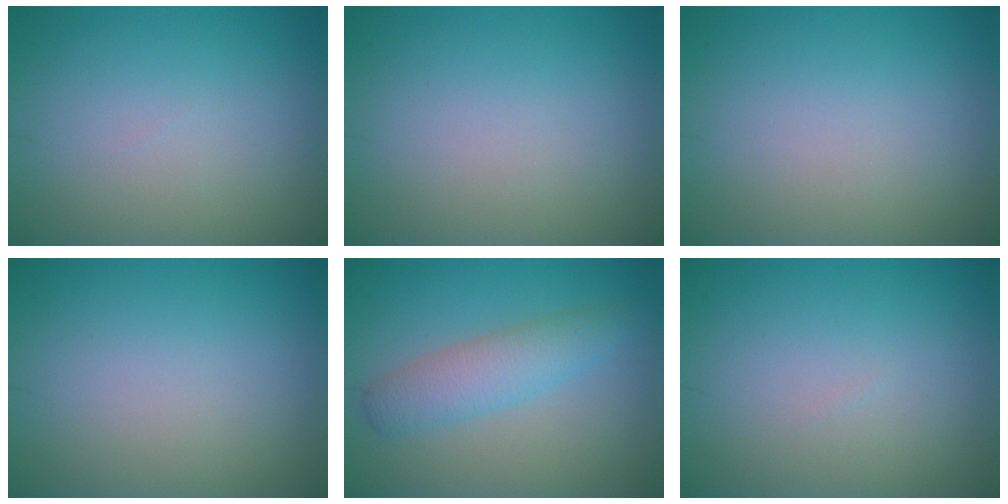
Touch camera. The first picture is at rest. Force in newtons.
{"total": 0.0}
{"total": 0.0}
{"total": 0.0}
{"total": 3.5, "press": 3.5, "slide": 0.0}
{"total": 0.0}